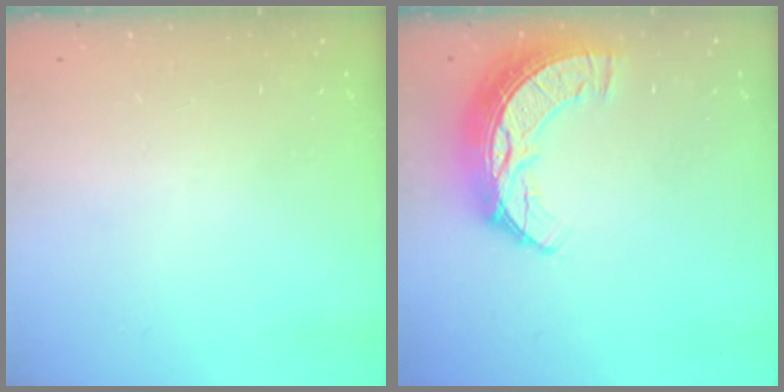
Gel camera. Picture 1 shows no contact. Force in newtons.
{"total": 13.4, "press": 13.3, "slide": 0.9}